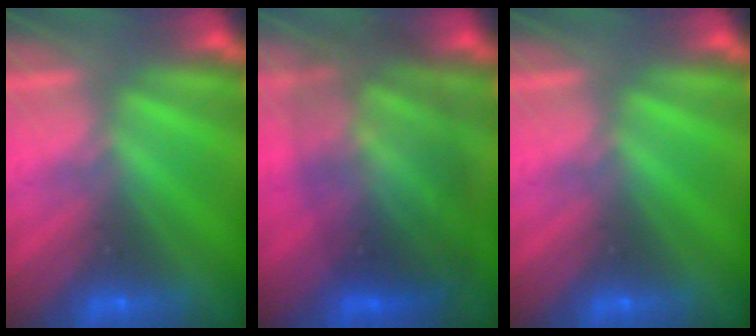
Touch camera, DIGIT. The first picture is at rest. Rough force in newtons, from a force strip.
{"total": 10.8}
{"total": 0.0}